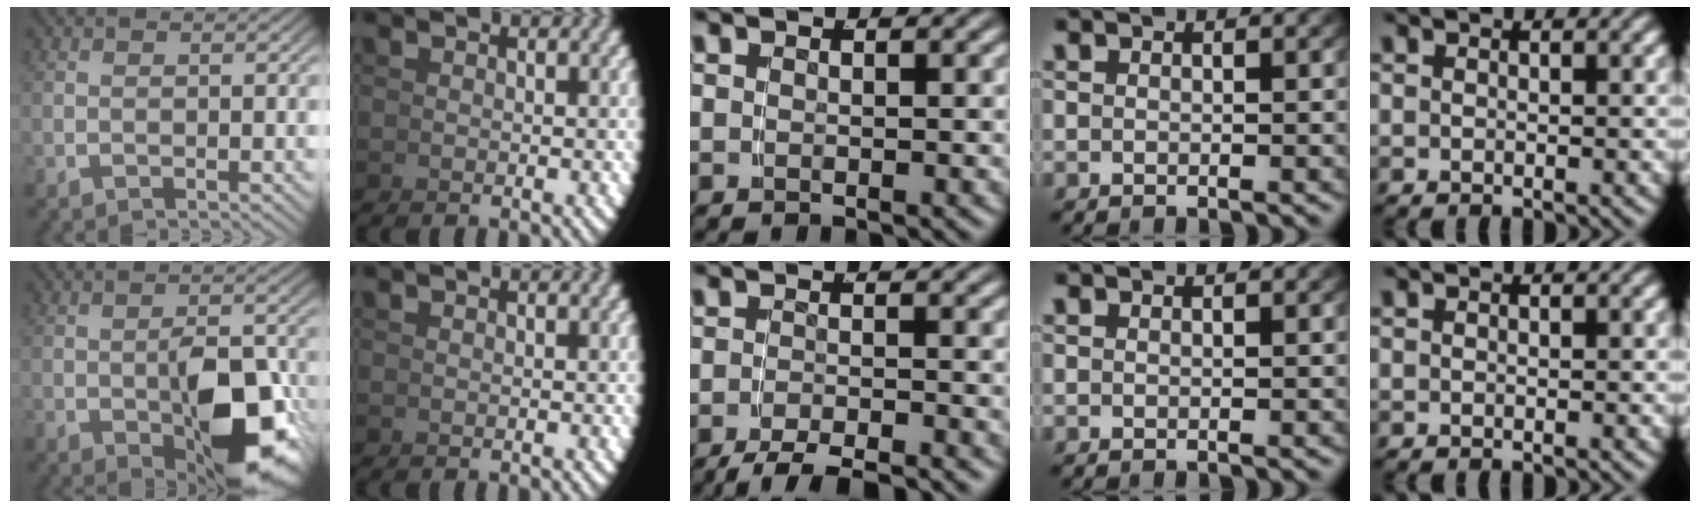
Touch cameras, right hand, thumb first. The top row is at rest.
{"thumb": {"total": 10.3, "force": [-2.5, 5.4, 8.5], "torque": [-0.131, -0.039, -0.017]}, "middle": {"total": 5.5, "force": [-4.9, 1.1, 2.3], "torque": [-0.027, -0.010, -0.071]}}